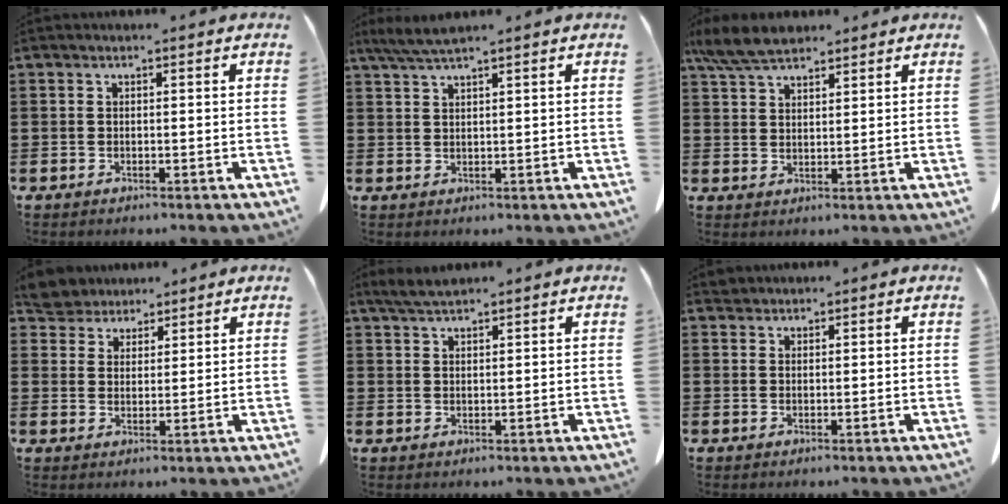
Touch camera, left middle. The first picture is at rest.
{"total": 3.0, "force": [2.4, -0.2, 1.8], "torque": [-0.040, -0.004, 0.045]}
{"total": 6.2, "force": [5.1, 1.6, 3.0], "torque": [-0.074, -0.006, 0.098]}
{"total": 4.8, "force": [4.5, 1.6, 0.4], "torque": [-0.027, -0.012, 0.086]}
{"total": 2.8, "force": [2.4, 0.3, 1.3], "torque": [-0.033, -0.003, 0.048]}
{"total": 1.2, "force": [1.2, 0.3, 0.0], "torque": [-0.004, -0.001, 0.024]}